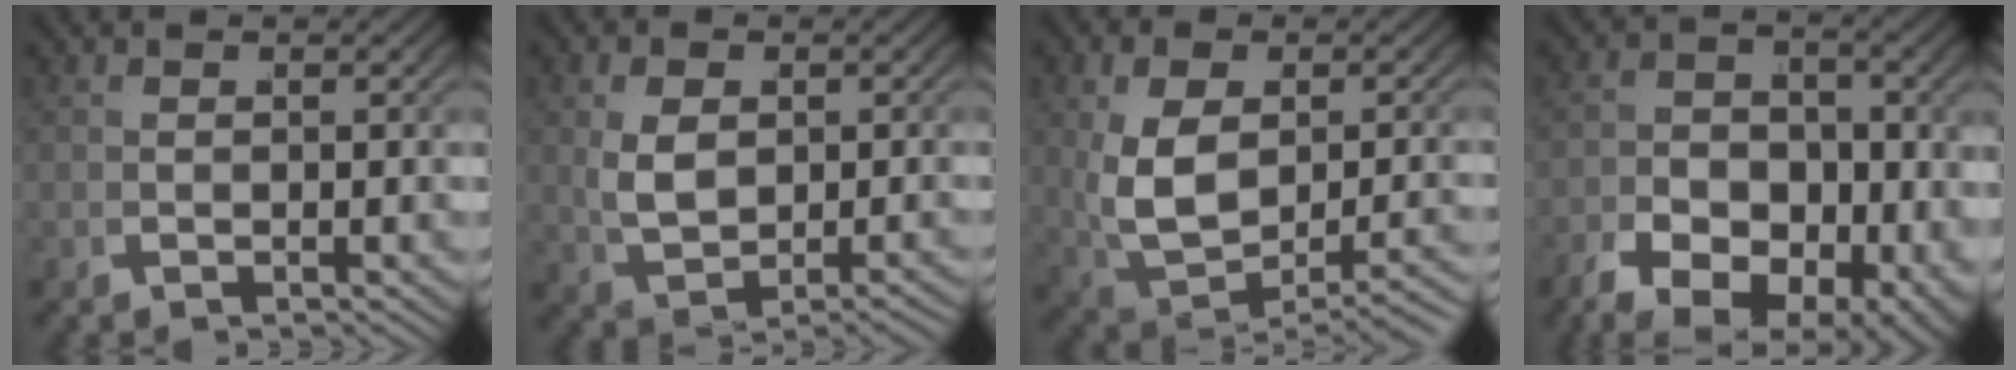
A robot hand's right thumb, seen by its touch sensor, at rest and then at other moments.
{"total": 4.0, "force": [0.6, 2.4, 3.2], "torque": [-0.068, -0.010, 0.026]}
{"total": 6.9, "force": [-0.9, 4.3, 5.4], "torque": [-0.127, -0.022, 0.012]}
{"total": 10.9, "force": [-3.8, 7.7, 6.7], "torque": [-0.119, -0.062, -0.035]}